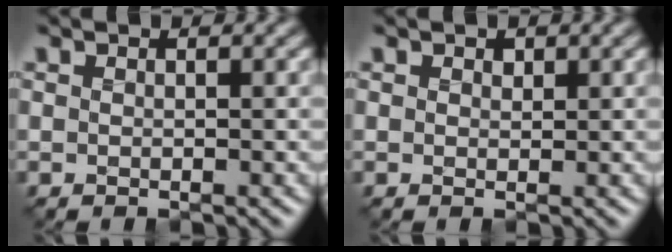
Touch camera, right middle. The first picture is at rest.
{"total": 0.8, "force": [0.5, 0.4, 0.3], "torque": [-0.007, -0.005, 0.006]}